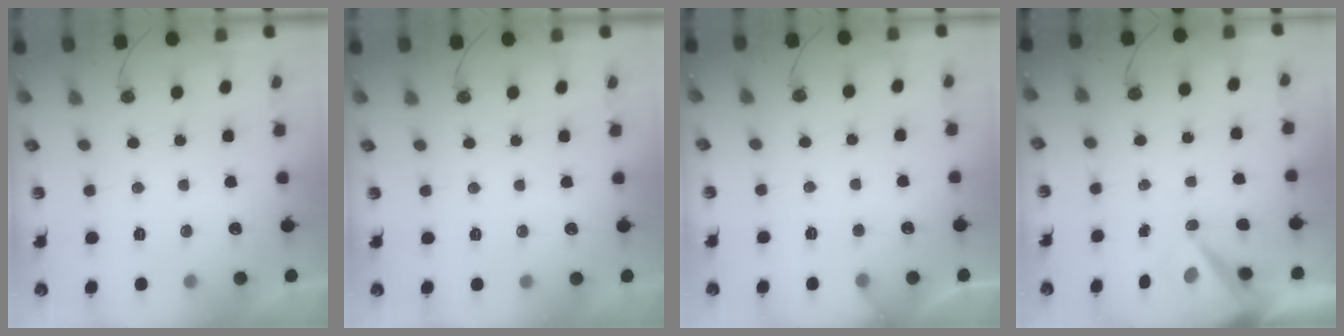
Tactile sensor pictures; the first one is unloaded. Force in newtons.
{"total": 0.0}
{"total": 4.8, "press": 4.8, "slide": 0.3}
{"total": 7.5, "press": 7.5, "slide": 0.7}